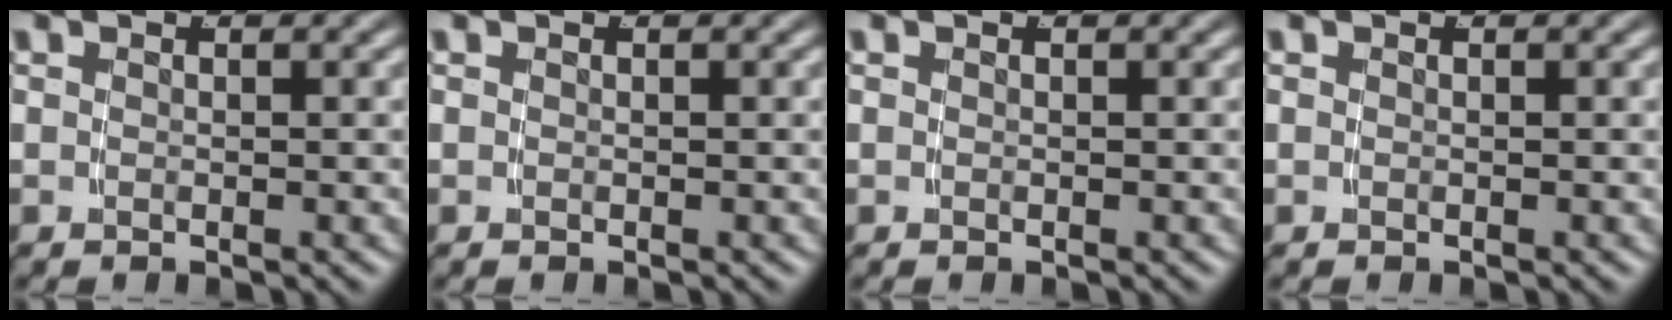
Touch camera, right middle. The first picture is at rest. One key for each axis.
{"total": 0.0}
{"total": 0.0}
{"total": 0.0}